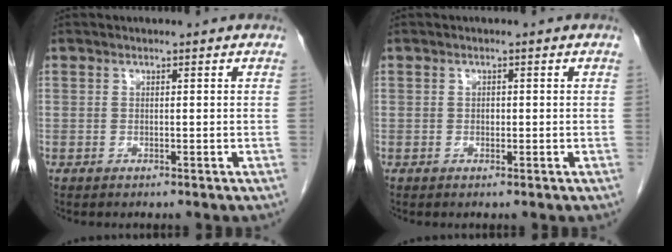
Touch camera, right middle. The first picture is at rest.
{"total": 0.7, "force": [-0.1, 0.5, 0.5], "torque": [-0.008, 0.002, -0.003]}